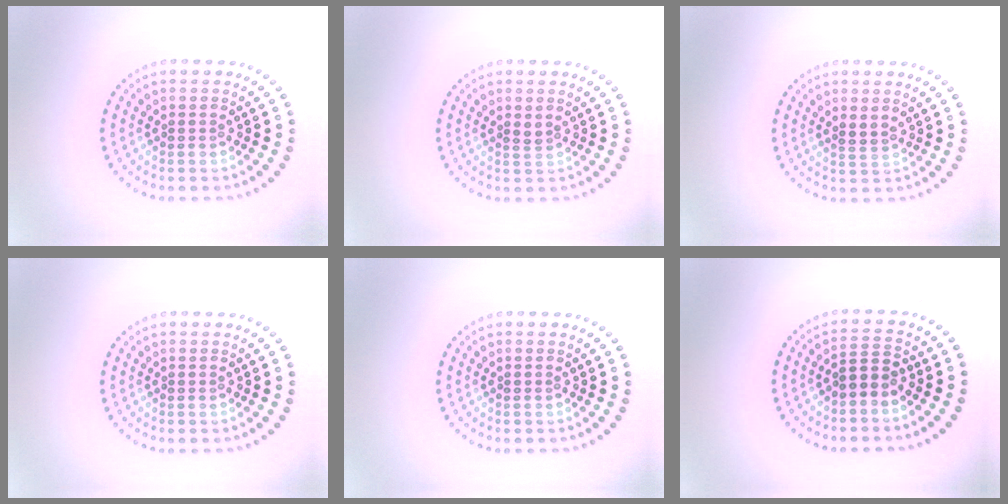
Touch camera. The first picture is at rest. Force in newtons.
{"total": 0.9, "press": 0.6, "slide": 0.7}
{"total": 1.2, "press": 1.1, "slide": 0.5}
{"total": 0.0}
{"total": 0.0}
{"total": 2.0, "press": 1.5, "slide": 1.2}